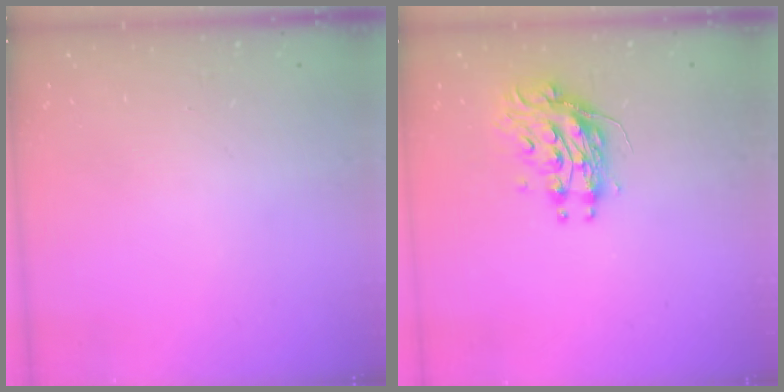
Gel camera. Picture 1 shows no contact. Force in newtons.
{"total": 10.1, "press": 10.0, "slide": 0.9}